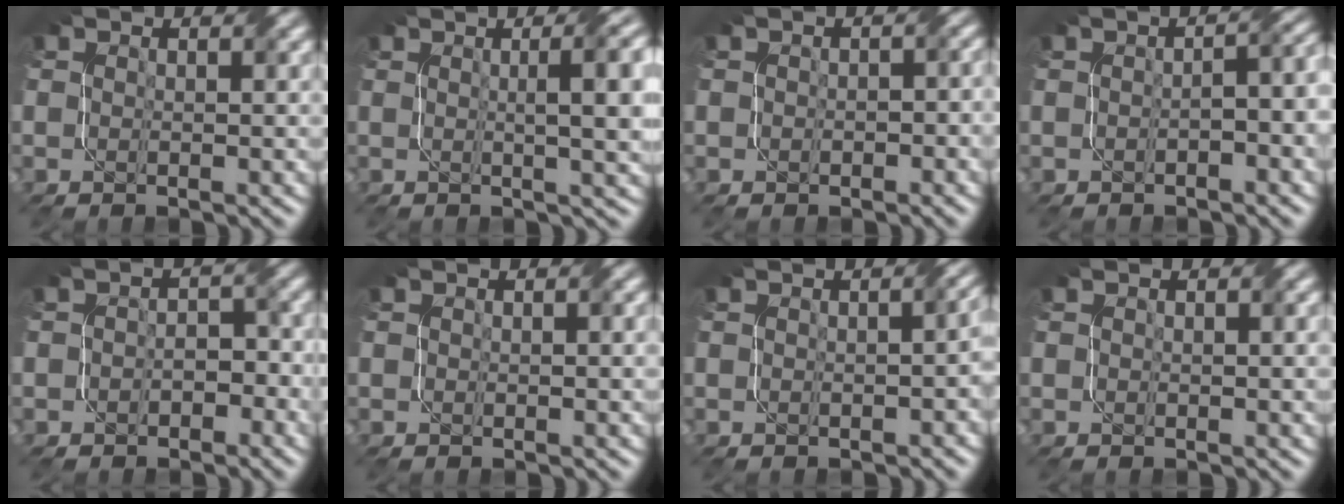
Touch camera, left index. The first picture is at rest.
{"total": 6.9, "force": [1.2, 2.1, 6.5], "torque": [-0.046, 0.018, 0.009]}
{"total": 1.5, "force": [-0.2, 1.1, 1.1], "torque": [-0.012, -0.003, -0.002]}
{"total": 3.7, "force": [-0.6, 1.3, 3.4], "torque": [-0.035, 0.010, -0.007]}
{"total": 2.1, "force": [-1.0, 1.5, 1.2], "torque": [-0.010, 0.005, -0.016]}
{"total": 0.7, "force": [0.4, 0.2, 0.6], "torque": [-0.008, 0.002, 0.005]}
{"total": 2.2, "force": [-0.4, 0.8, 2.1], "torque": [-0.021, 0.004, 0.002]}
{"total": 0.8, "force": [0.3, 0.3, 0.6], "torque": [-0.008, 0.001, 0.006]}